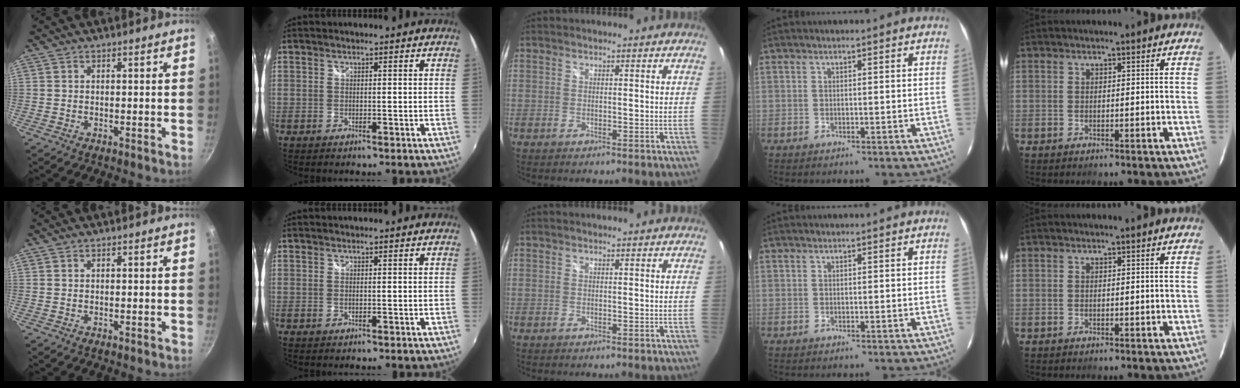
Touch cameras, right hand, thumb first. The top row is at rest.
{}